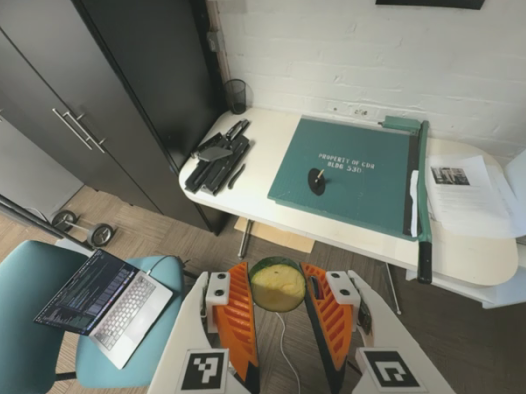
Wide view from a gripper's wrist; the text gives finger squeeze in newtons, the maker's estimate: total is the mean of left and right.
{"total": 10.1, "left": 9.7, "right": 10.4}